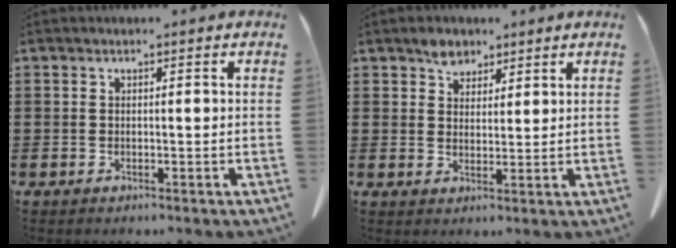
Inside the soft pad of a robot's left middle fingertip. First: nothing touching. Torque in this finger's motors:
{"motor_torque": [0.27, 0.25, 0.02, 0.03]}